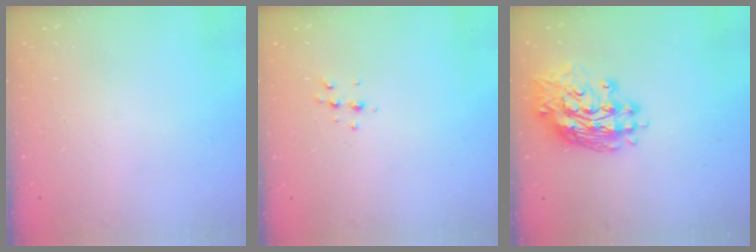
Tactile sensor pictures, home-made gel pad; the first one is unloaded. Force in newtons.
{"total": 4.7, "press": 4.6, "slide": 0.9}
{"total": 15.0, "press": 14.9, "slide": 1.4}